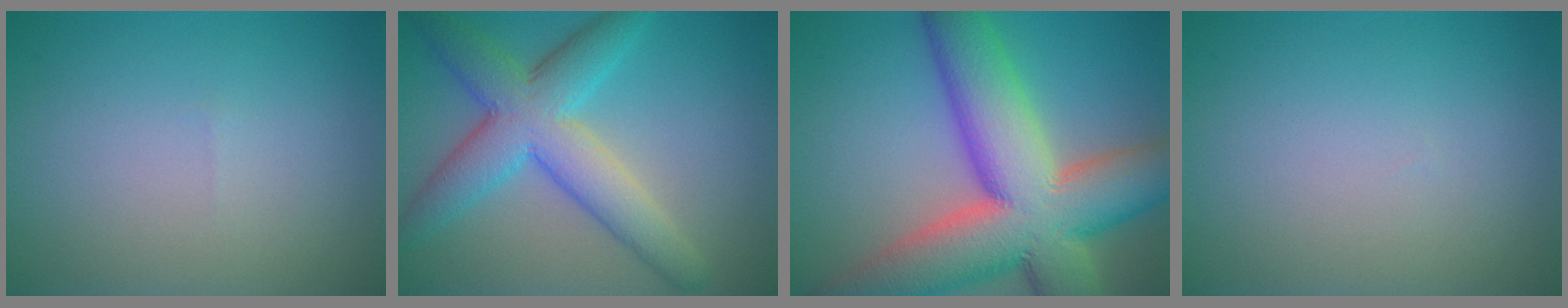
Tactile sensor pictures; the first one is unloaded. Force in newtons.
{"total": 7.5, "press": 7.5, "slide": 0.2}
{"total": 15.7, "press": 15.7, "slide": 1.0}
{"total": 0.0}